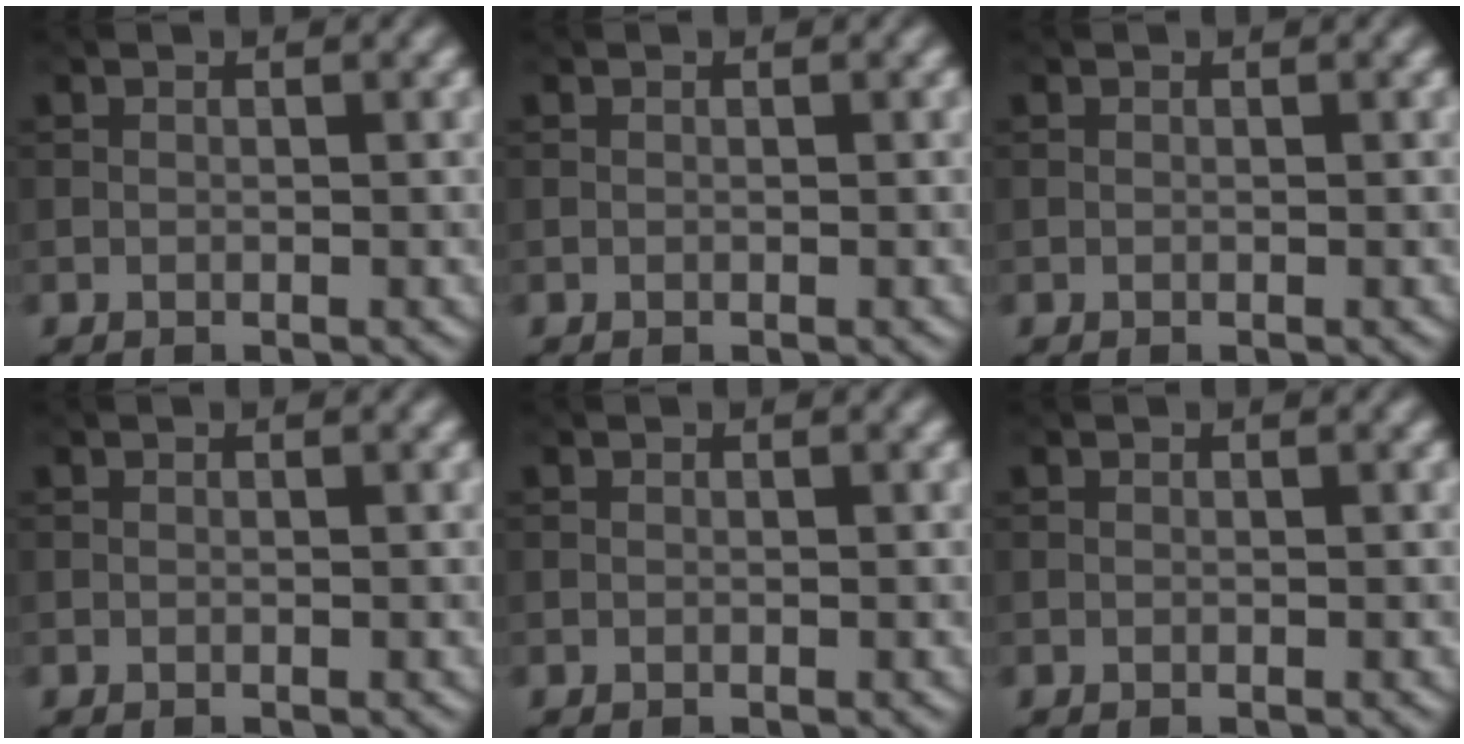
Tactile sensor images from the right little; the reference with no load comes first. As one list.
[{"total": 0.0}, {"total": 0.0}, {"total": 0.0}, {"total": 0.0}, {"total": 0.0}]